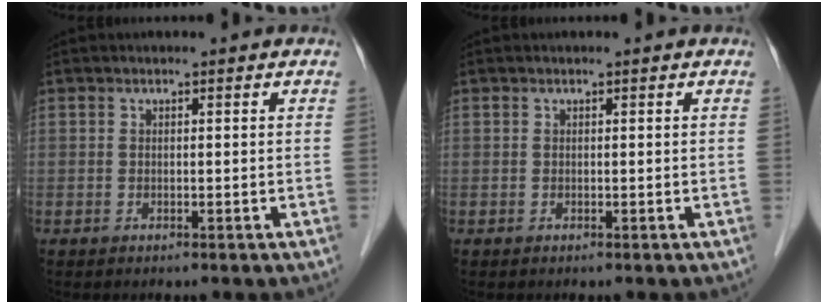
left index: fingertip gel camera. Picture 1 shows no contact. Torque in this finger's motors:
{"motor_torque": [0.02, 0.00, 0.01, -0.01]}